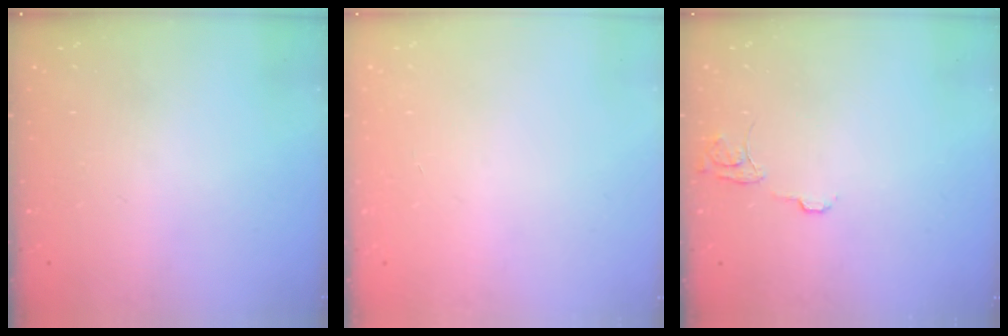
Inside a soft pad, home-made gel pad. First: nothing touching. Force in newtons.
{"total": 0.0}
{"total": 6.4, "press": 6.4, "slide": 0.5}